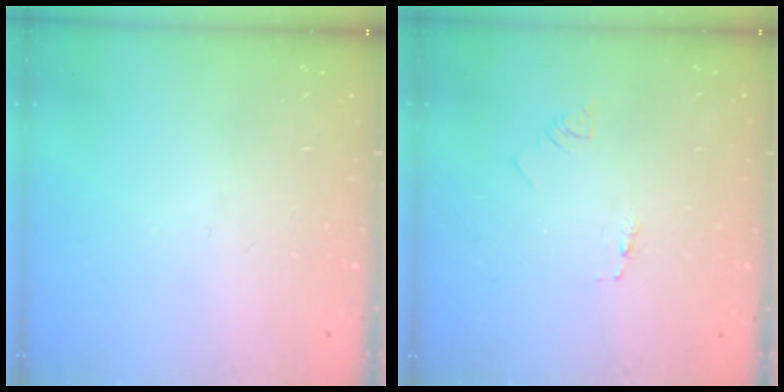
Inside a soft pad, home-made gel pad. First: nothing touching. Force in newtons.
{"total": 1.8, "press": 1.8, "slide": 0.2}